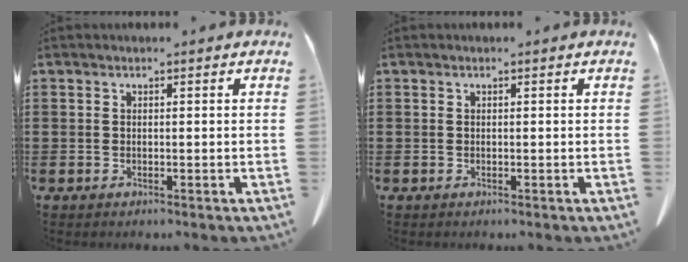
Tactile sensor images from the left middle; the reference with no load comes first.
{"total": 0.0}